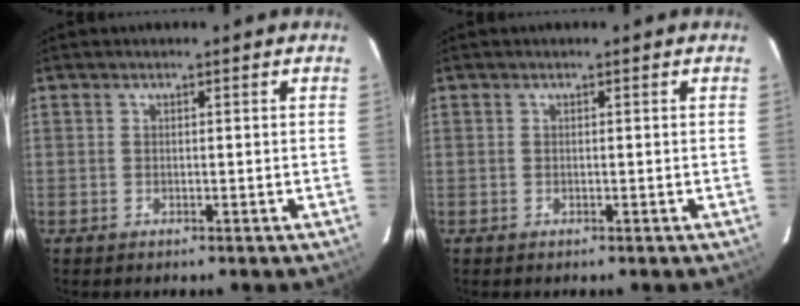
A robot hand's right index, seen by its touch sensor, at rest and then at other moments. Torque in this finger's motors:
{"motor_torque": [-0.01, -0.01, 0.01, 0.00]}